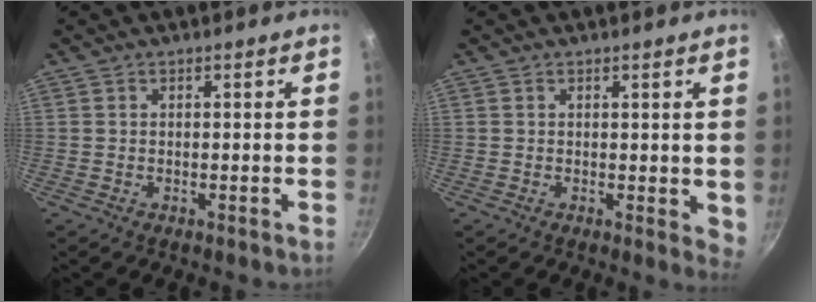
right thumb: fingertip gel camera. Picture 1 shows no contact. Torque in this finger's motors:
{"motor_torque": [-0.37, 0.29, -0.36, 0.01, -0.06]}